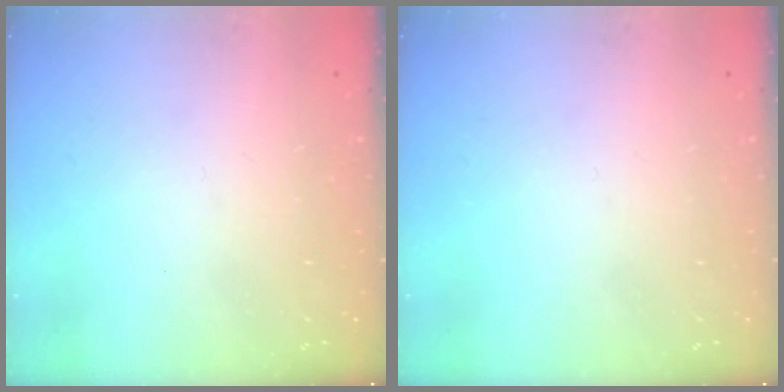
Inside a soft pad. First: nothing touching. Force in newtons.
{"total": 0.0}